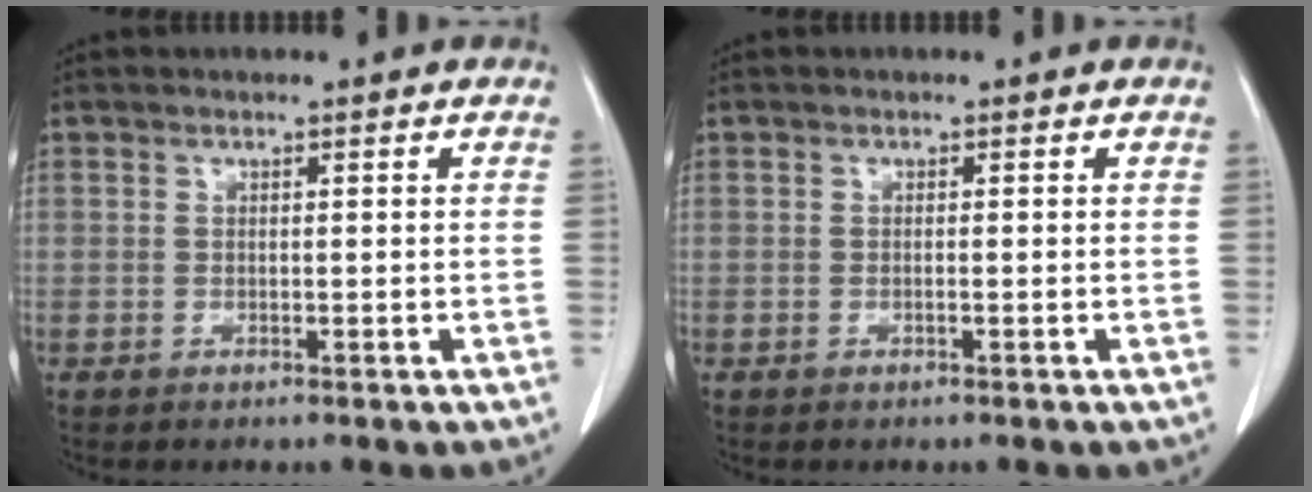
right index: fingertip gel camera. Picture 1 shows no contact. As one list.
[{"total": 0.0}]